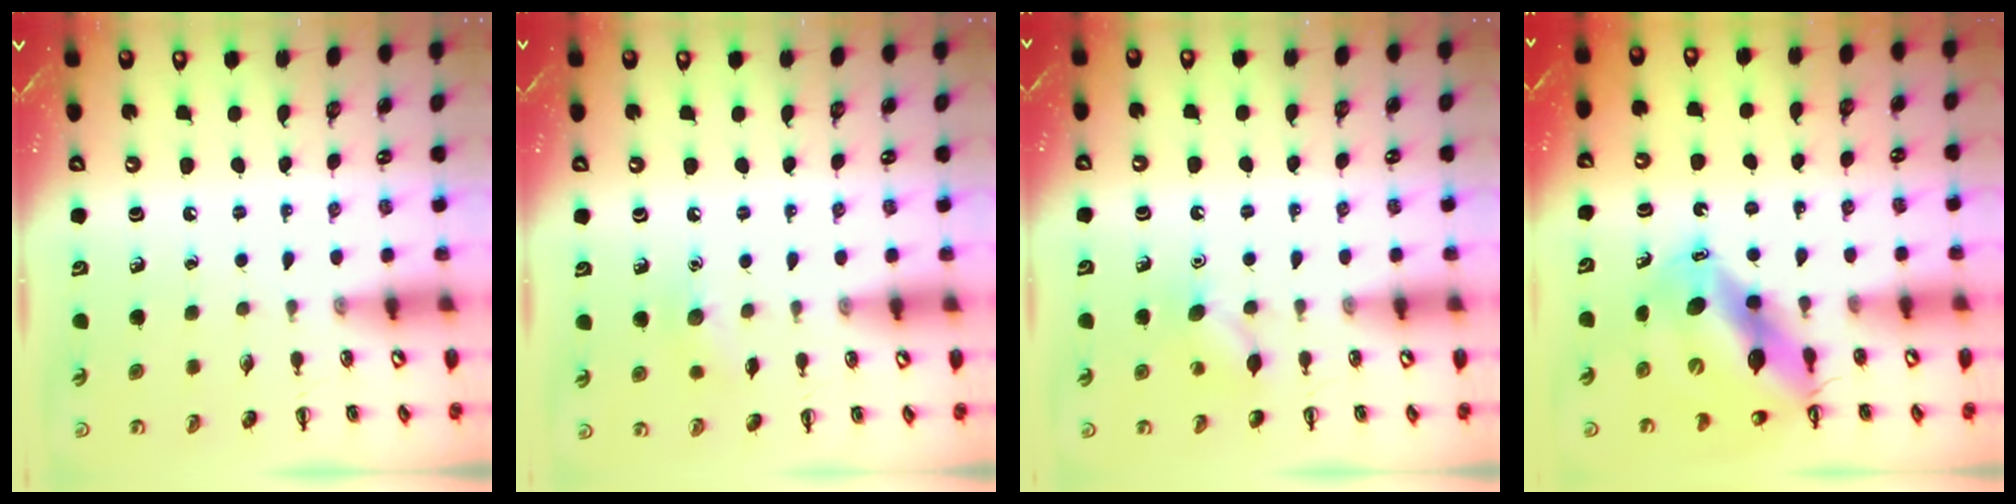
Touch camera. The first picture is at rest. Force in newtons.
{"total": 6.1, "press": 6.0, "slide": 1.3}
{"total": 7.0, "press": 6.8, "slide": 1.6}
{"total": 14.3, "press": 13.7, "slide": 4.1}